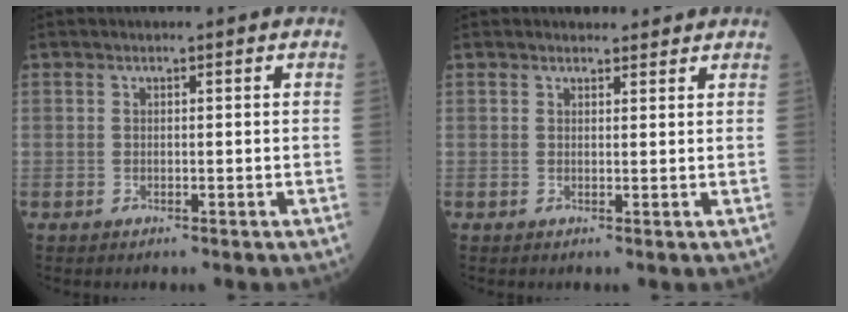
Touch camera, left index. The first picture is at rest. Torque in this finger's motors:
{"motor_torque": [0.51, -0.49, 0.16, 0.06]}